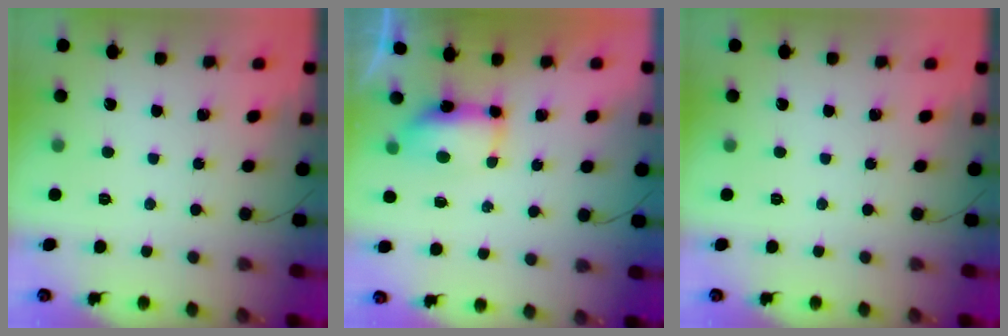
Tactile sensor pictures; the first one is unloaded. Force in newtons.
{"total": 8.5, "press": 7.4, "slide": 4.2}
{"total": 0.0}